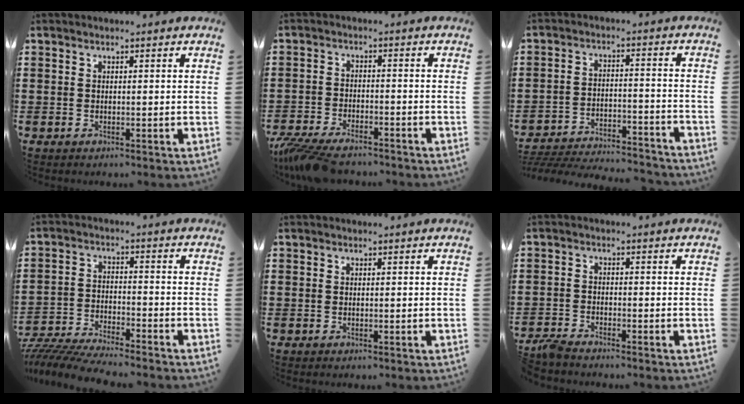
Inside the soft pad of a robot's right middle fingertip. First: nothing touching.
{"total": 5.2, "force": [-4.6, 1.1, 2.2], "torque": [-0.063, -0.007, -0.093]}
{"total": 5.4, "force": [-5.3, 0.5, 1.1], "torque": [-0.030, 0.001, -0.110]}
{"total": 6.1, "force": [-6.0, 0.2, 1.1], "torque": [-0.035, -0.004, -0.122]}
{"total": 0.0}
{"total": 2.4, "force": [-2.3, 0.1, 0.5], "torque": [-0.026, -0.002, -0.053]}